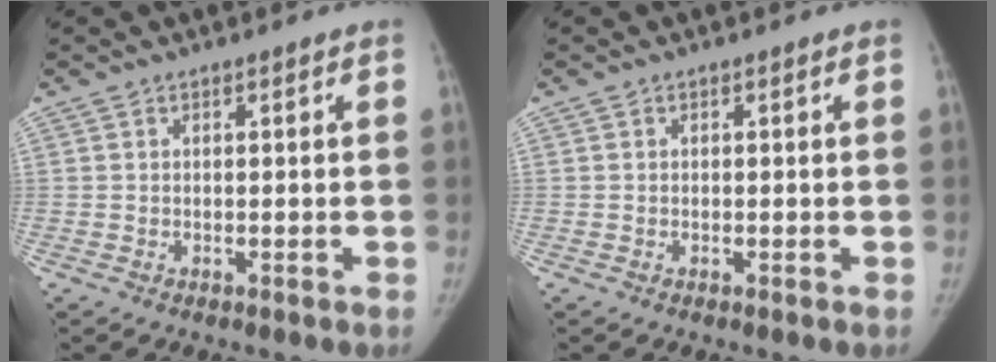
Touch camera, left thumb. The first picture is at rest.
{"total": 0.0}